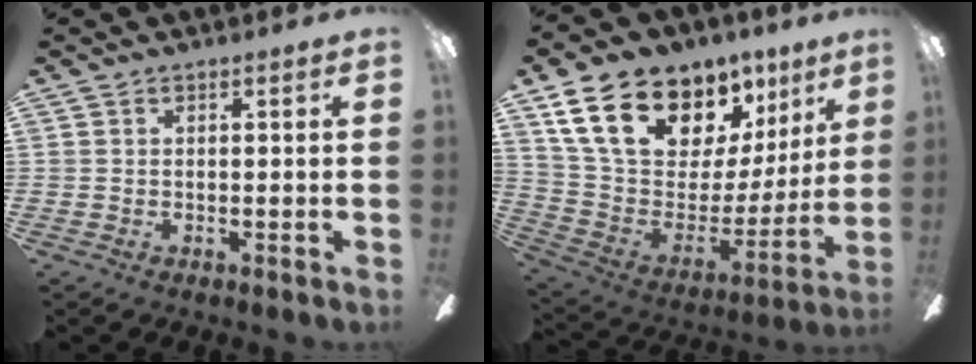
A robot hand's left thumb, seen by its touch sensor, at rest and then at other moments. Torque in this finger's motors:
{"motor_torque": [2.18, 2.61, 1.32, -1.45, 0.16]}